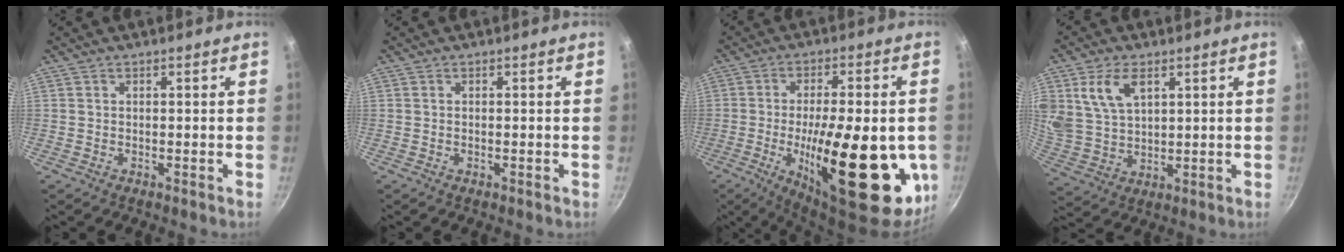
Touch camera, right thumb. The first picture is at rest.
{"total": 0.0}
{"total": 27.5, "force": [-5.8, 9.9, 25.0], "torque": [-0.347, -0.008, -0.072]}
{"total": 9.6, "force": [4.2, 5.8, 6.4], "torque": [-0.114, -0.018, 0.090]}